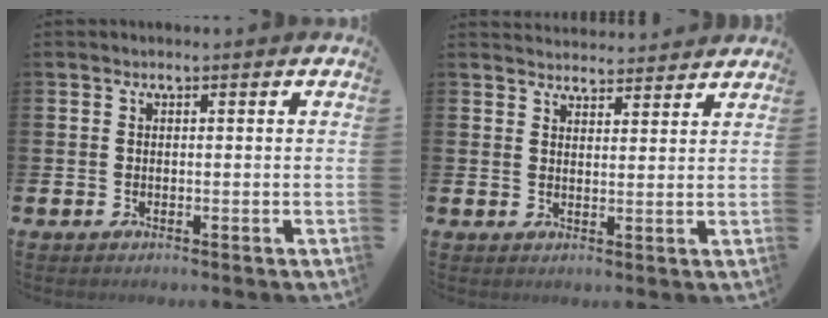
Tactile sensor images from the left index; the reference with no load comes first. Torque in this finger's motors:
{"motor_torque": [0.41, -0.55, 0.06, -0.03]}